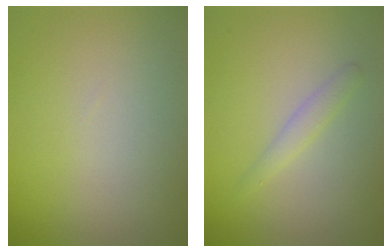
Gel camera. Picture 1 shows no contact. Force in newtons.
{"total": 1.4, "press": 1.4, "slide": 0.0}